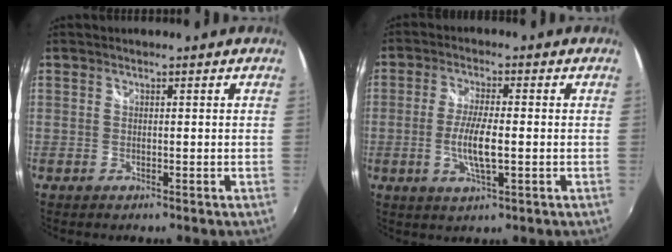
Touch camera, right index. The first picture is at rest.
{"total": 6.8, "force": [-1.2, 1.3, 6.5], "torque": [-0.128, -0.008, -0.023]}